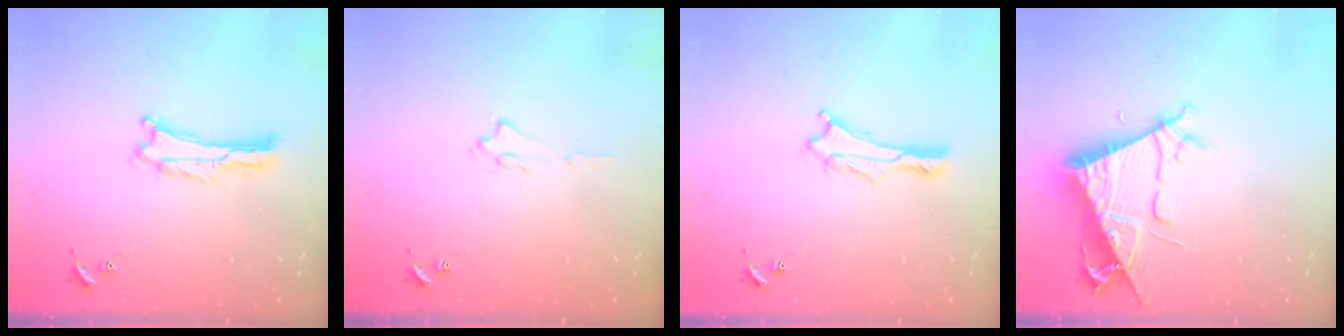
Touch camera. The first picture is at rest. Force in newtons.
{"total": 1.6, "press": 1.6, "slide": 0.2}
{"total": 1.9, "press": 1.9, "slide": 0.1}
{"total": 8.8, "press": 8.8, "slide": 1.1}